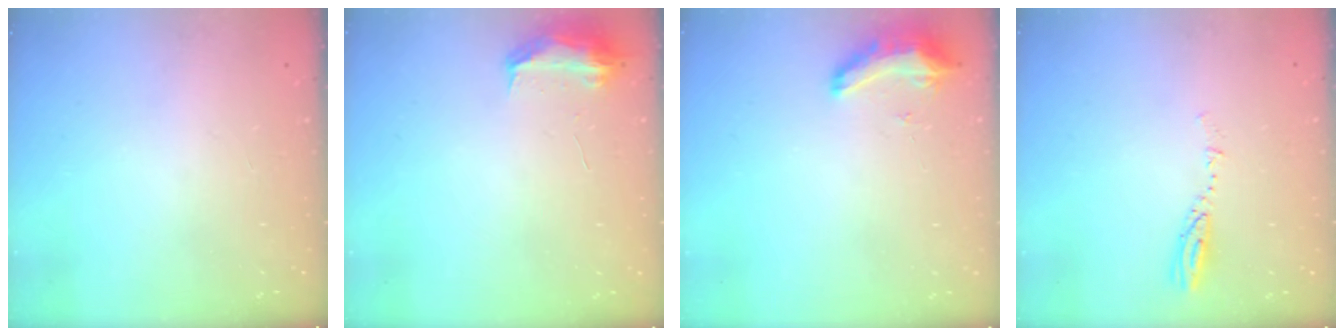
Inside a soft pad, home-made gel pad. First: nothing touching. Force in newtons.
{"total": 7.9, "press": 7.9, "slide": 0.2}
{"total": 8.8, "press": 8.8, "slide": 0.2}
{"total": 3.7, "press": 3.7, "slide": 0.1}